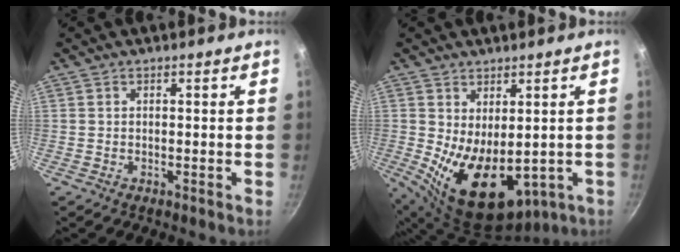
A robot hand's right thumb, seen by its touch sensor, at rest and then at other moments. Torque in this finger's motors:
{"motor_torque": [-0.52, 1.51, 1.09, 0.84, 0.58]}